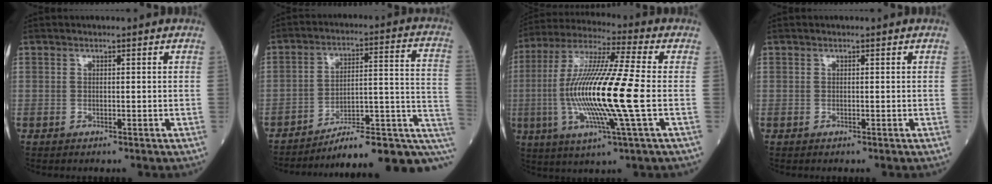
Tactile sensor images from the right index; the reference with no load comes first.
{"total": 17.9, "force": [-11.4, 3.7, 13.3], "torque": [-0.112, 0.061, -0.152]}
{"total": 18.1, "force": [-2.3, 0.0, 18.0], "torque": [-0.364, -0.007, -0.053]}
{"total": 0.0}